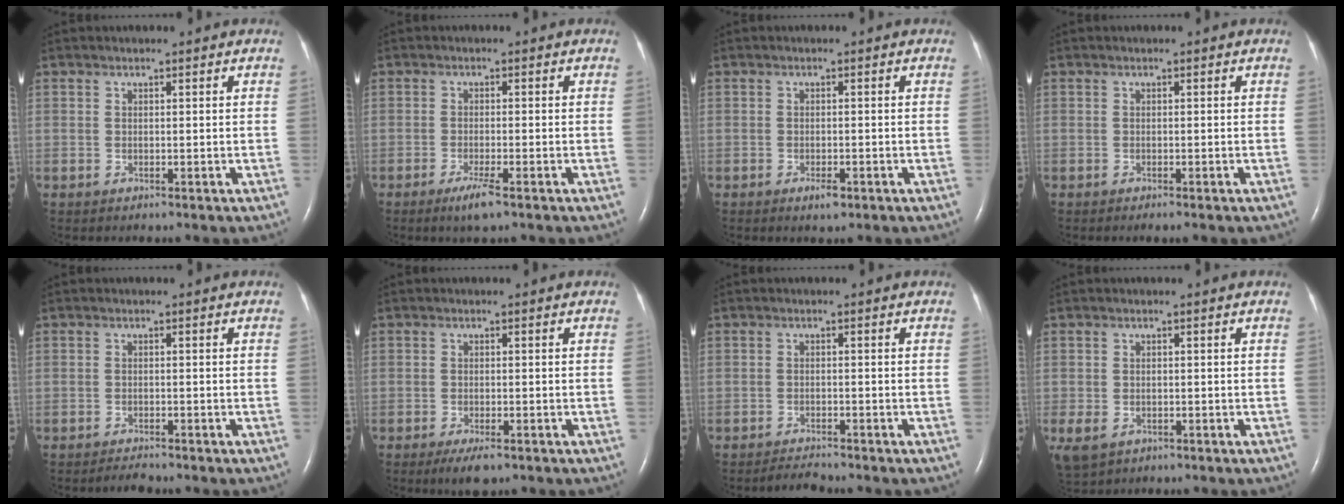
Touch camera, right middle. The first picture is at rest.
{"total": 3.1, "force": [-2.0, 0.1, 2.4], "torque": [-0.052, -0.008, -0.036]}
{"total": 1.7, "force": [-1.0, 0.6, 1.2], "torque": [-0.024, -0.001, -0.012]}
{"total": 1.4, "force": [-1.1, 0.2, 0.9], "torque": [-0.010, -0.004, -0.012]}
{"total": 1.4, "force": [-1.4, 0.1, 0.3], "torque": [-0.014, -0.006, -0.020]}
{"total": 2.7, "force": [-1.8, 0.7, 1.9], "torque": [-0.034, -0.005, -0.026]}
{"total": 1.9, "force": [-1.9, -0.1, 0.1], "torque": [-0.011, -0.012, -0.030]}
{"total": 6.6, "force": [-3.0, 4.7, 3.5], "torque": [-0.097, -0.006, -0.042]}